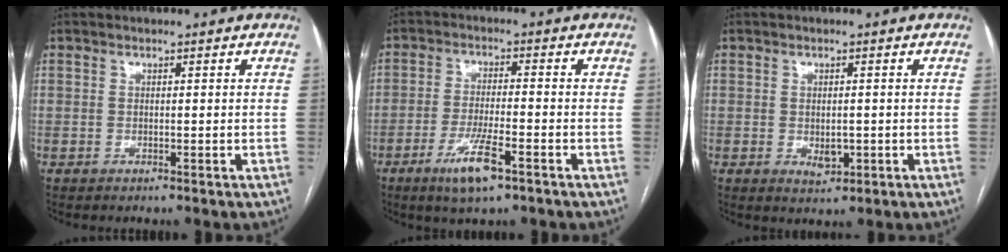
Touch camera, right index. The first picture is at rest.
{"total": 7.2, "force": [-4.1, 0.9, 5.9], "torque": [-0.117, -0.012, -0.068]}
{"total": 2.5, "force": [-0.5, 1.4, 2.1], "torque": [-0.031, 0.000, 0.001]}